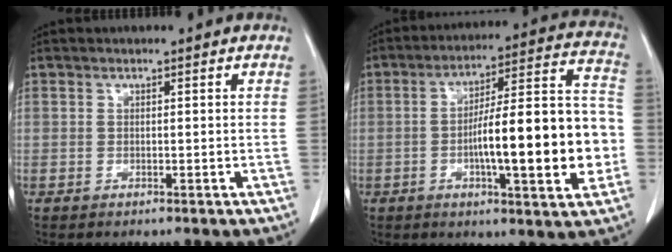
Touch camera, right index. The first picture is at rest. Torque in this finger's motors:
{"motor_torque": [1.51, -0.63, 0.94, 0.21]}